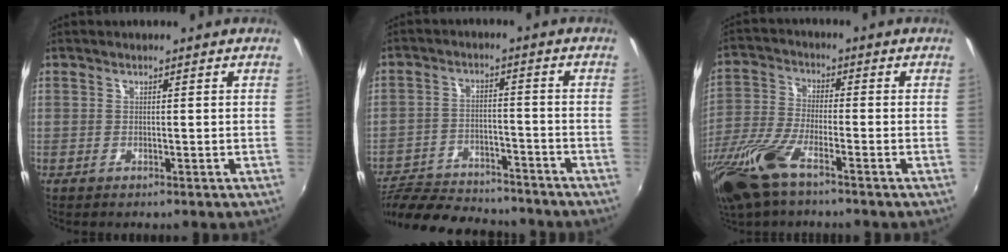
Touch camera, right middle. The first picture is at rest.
{"total": 17.7, "force": [-15.6, 5.0, 6.6], "torque": [-0.148, -0.006, -0.236]}
{"total": 13.3, "force": [-8.5, 3.6, 9.5], "torque": [-0.219, -0.033, -0.173]}